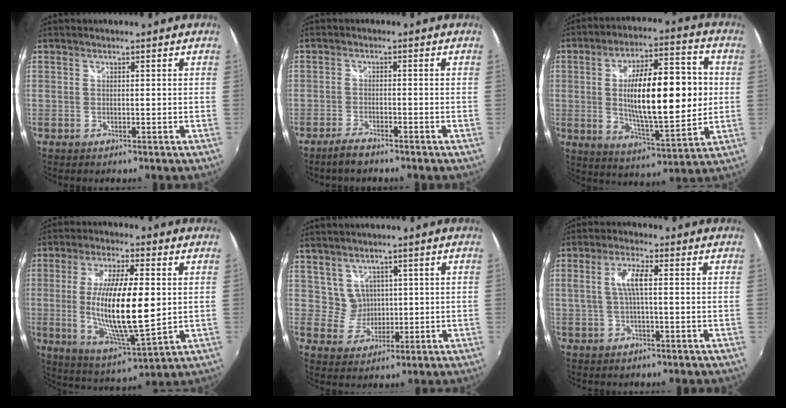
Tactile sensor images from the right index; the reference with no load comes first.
{"total": 3.2, "force": [-2.7, 0.4, 1.5], "torque": [-0.048, -0.002, -0.055]}
{"total": 20.1, "force": [0.8, 6.2, 19.1], "torque": [-0.314, 0.005, 0.020]}
{"total": 17.0, "force": [0.1, 4.1, 16.5], "torque": [-0.303, -0.018, 0.010]}
{"total": 4.0, "force": [2.0, 3.5, 0.3], "torque": [0.001, 0.006, 0.045]}
{"total": 4.9, "force": [0.3, 0.9, 4.8], "torque": [-0.095, 0.005, 0.010]}